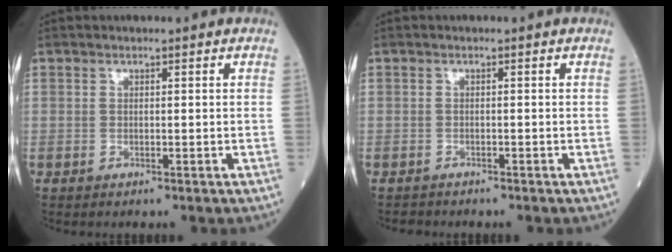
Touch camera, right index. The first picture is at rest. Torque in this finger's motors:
{"motor_torque": [-0.23, -0.19, -0.14, -0.06]}